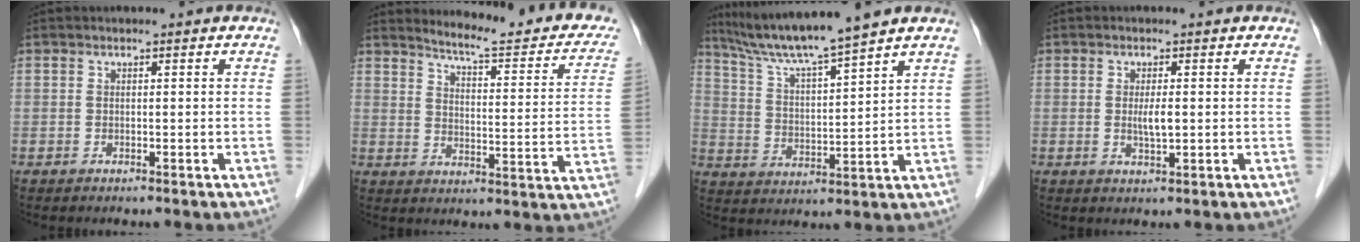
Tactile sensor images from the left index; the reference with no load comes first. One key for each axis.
{"total": 16.6, "fx": 14.9, "fy": 2.4, "fz": 6.9, "tx": -0.080, "ty": -0.049, "tz": 0.173}
{"total": 10.8, "fx": 9.4, "fy": -1.6, "fz": 5.1, "tx": -0.092, "ty": 0.007, "tz": 0.173}
{"total": 2.4, "fx": 0.1, "fy": 0.4, "fz": 2.4, "tx": -0.048, "ty": -0.004, "tz": 0.004}